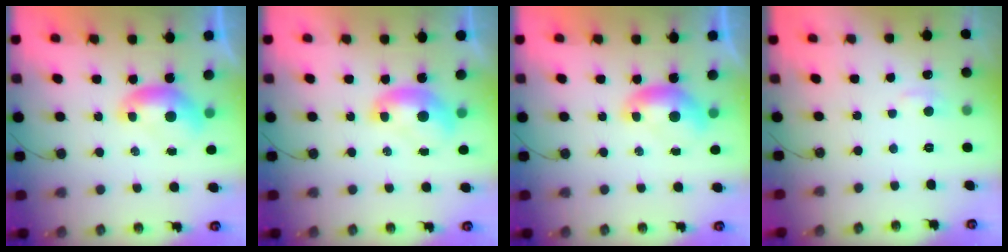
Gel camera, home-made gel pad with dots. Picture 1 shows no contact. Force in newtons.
{"total": 1.3, "press": 1.3, "slide": 0.1}
{"total": 0.0}
{"total": 1.7, "press": 1.5, "slide": 0.7}